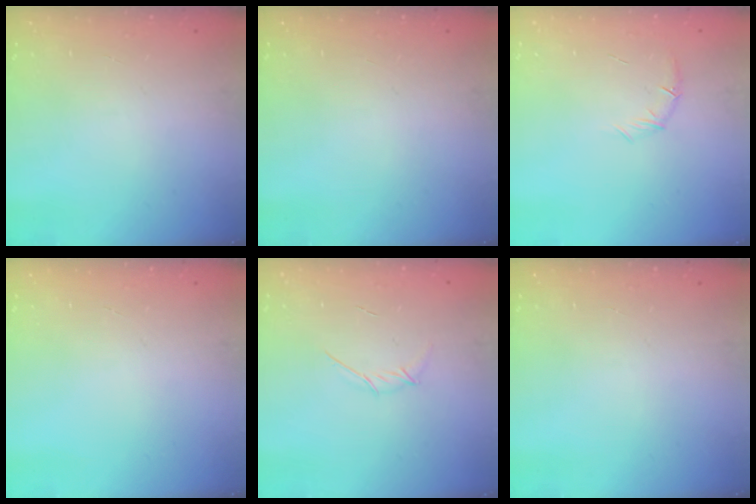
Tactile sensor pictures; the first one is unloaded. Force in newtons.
{"total": 0.0}
{"total": 6.3, "press": 6.1, "slide": 1.5}
{"total": 0.0}
{"total": 4.2, "press": 4.2, "slide": 0.8}
{"total": 0.0}